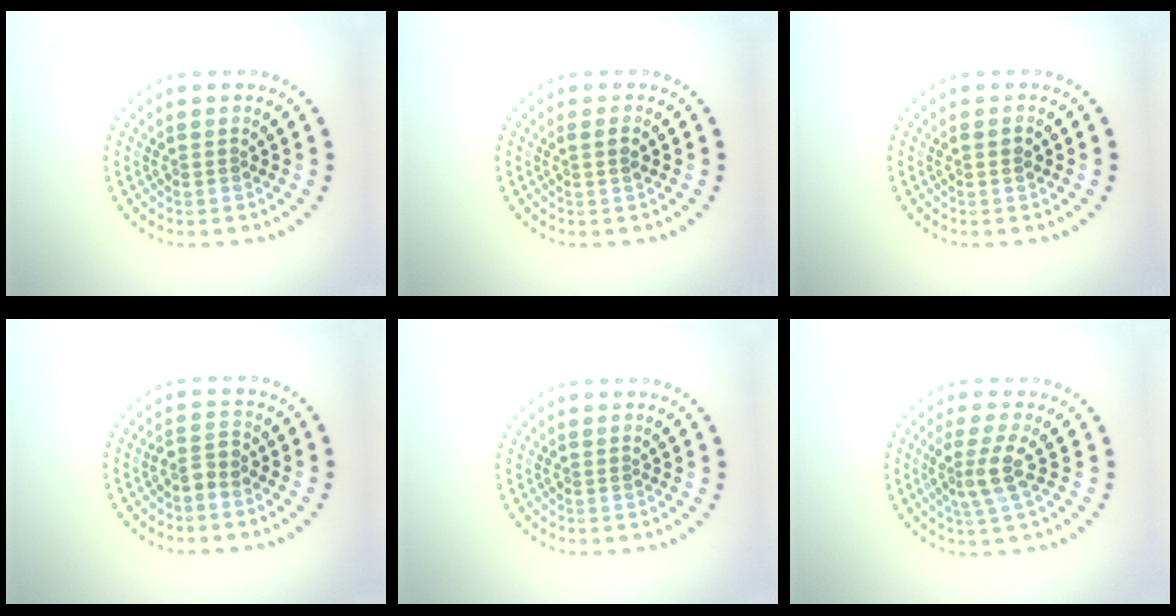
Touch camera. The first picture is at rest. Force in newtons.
{"total": 1.1, "press": 1.0, "slide": 0.5}
{"total": 1.0, "press": 0.9, "slide": 0.3}
{"total": 1.6, "press": 1.3, "slide": 1.0}
{"total": 0.0}
{"total": 3.0, "press": 2.3, "slide": 1.9}